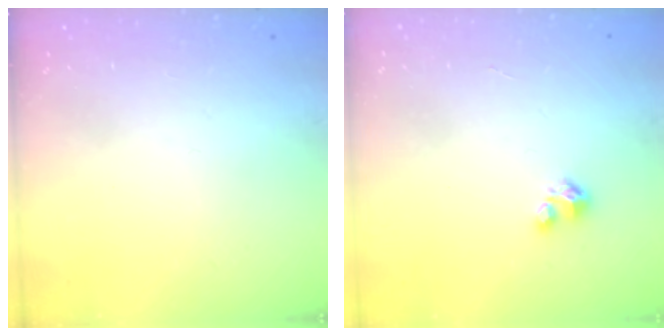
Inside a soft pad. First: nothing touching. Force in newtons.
{"total": 1.6, "press": 1.6, "slide": 0.1}